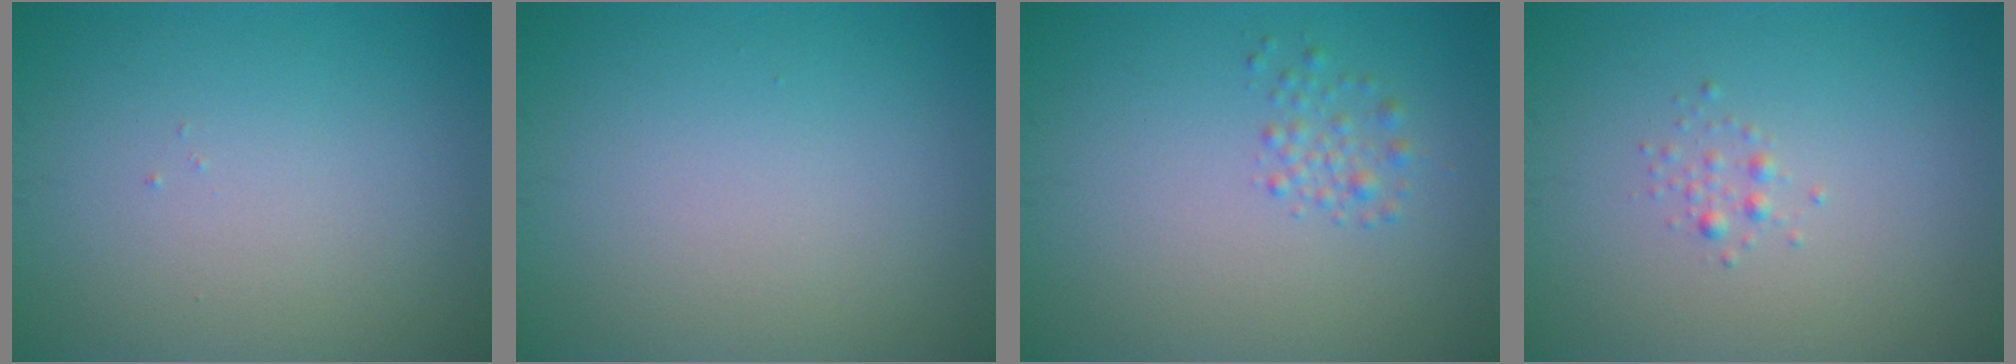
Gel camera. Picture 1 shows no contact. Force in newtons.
{"total": 0.0}
{"total": 1.4, "press": 1.3, "slide": 0.1}
{"total": 0.8, "press": 0.8, "slide": 0.0}